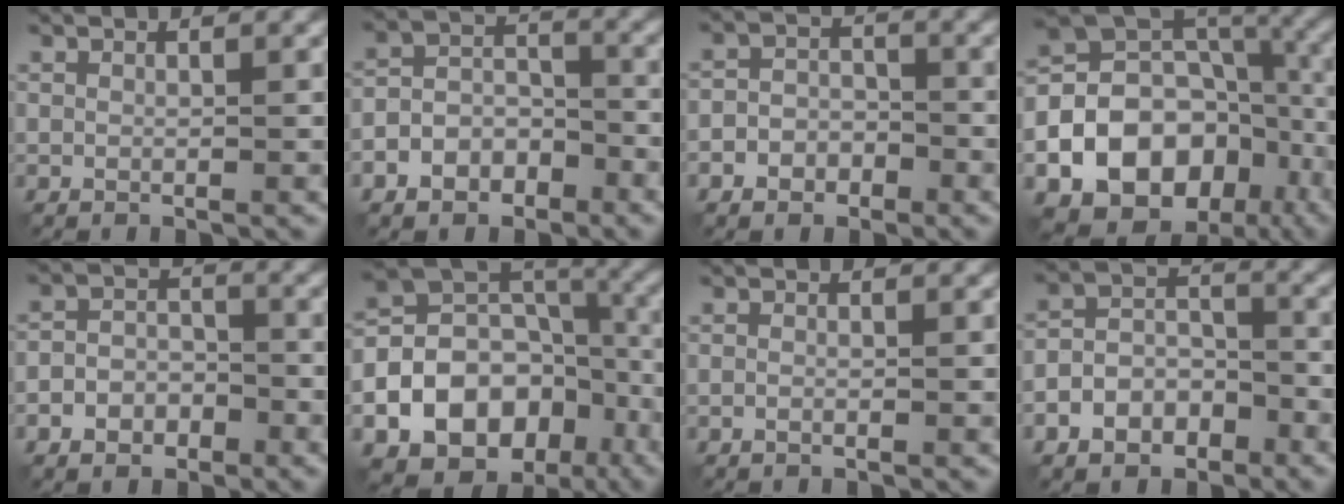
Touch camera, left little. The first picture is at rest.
{"total": 4.7, "force": [-3.0, 3.0, 2.0], "torque": [-0.033, 0.008, -0.056]}
{"total": 3.4, "force": [-2.1, 2.5, 1.1], "torque": [0.005, 0.005, -0.049]}
{"total": 18.4, "force": [-7.3, 14.2, 9.1], "torque": [-0.173, -0.016, -0.127]}
{"total": 3.5, "force": [-2.2, 2.4, 1.5], "torque": [-0.019, 0.005, -0.047]}
{"total": 16.0, "force": [-7.2, 12.1, 7.7], "torque": [-0.155, -0.011, -0.122]}
{"total": 0.6, "force": [-0.4, 0.2, 0.4], "torque": [-0.005, 0.001, -0.011]}
{"total": 5.3, "force": [-3.3, 3.4, 2.3], "torque": [-0.036, 0.008, -0.064]}